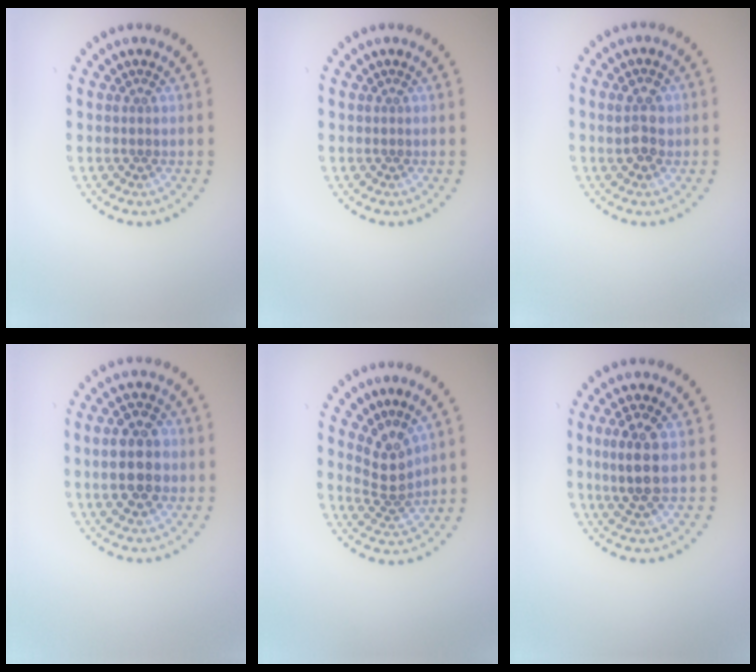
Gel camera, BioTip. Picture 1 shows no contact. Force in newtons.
{"total": 0.0}
{"total": 2.4, "press": 2.4, "slide": 0.2}
{"total": 5.5, "press": 5.5, "slide": 0.4}
{"total": 2.9, "press": 2.1, "slide": 2.0}
{"total": 3.4, "press": 3.2, "slide": 1.1}